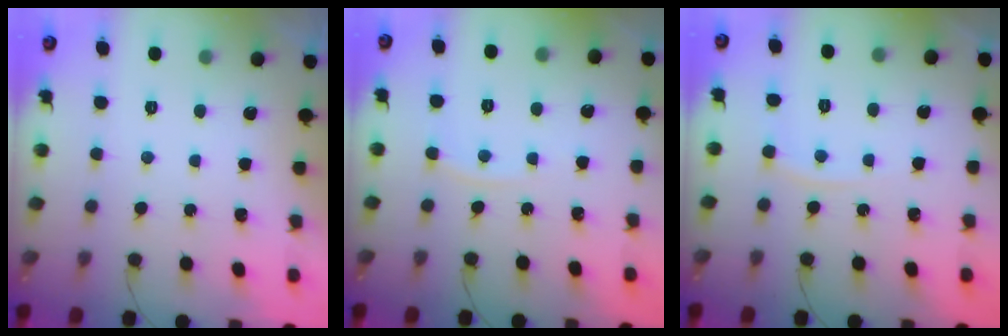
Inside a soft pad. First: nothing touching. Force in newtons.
{"total": 3.9, "press": 3.9, "slide": 0.6}
{"total": 2.5, "press": 2.5, "slide": 0.4}